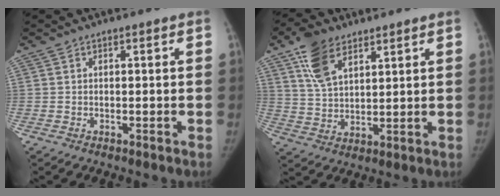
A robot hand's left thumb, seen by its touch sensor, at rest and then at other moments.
{"total": 9.6, "force": [5.7, 5.1, 5.7], "torque": [-0.096, -0.017, 0.115]}